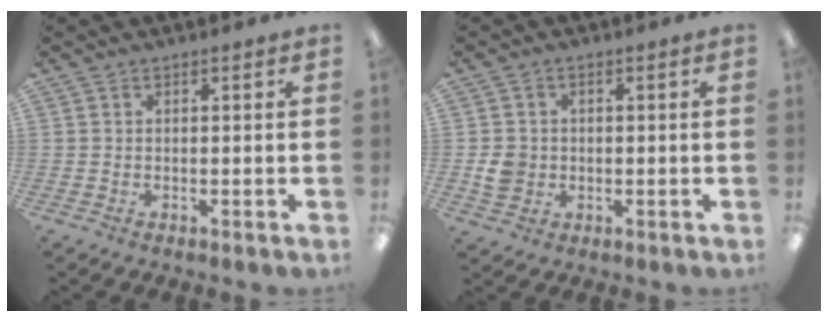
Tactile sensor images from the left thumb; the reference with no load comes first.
{"total": 4.5, "force": [-0.5, 4.1, 1.8], "torque": [-0.031, 0.004, -0.009]}